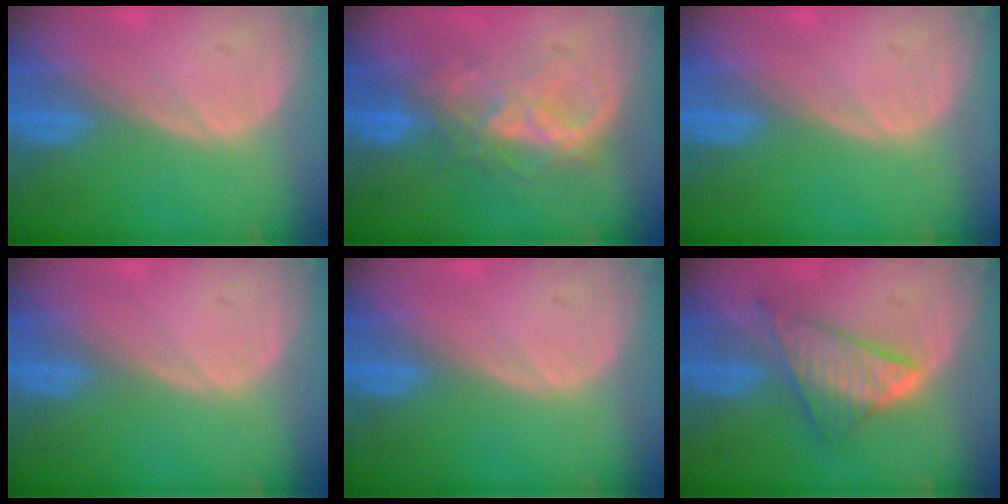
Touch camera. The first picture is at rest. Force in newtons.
{"total": 6.4, "press": 6.4, "slide": 0.7}
{"total": 0.0}
{"total": 0.0}
{"total": 0.0}
{"total": 6.7, "press": 6.6, "slide": 0.3}